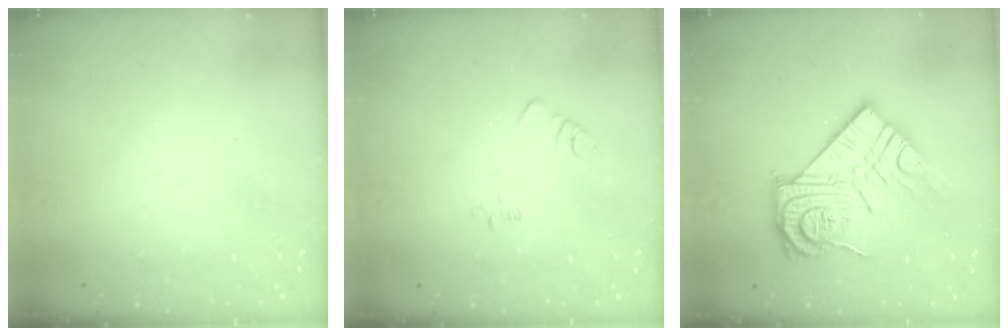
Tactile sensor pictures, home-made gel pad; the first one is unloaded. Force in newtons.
{"total": 2.1, "press": 2.1, "slide": 0.4}
{"total": 18.5, "press": 18.4, "slide": 1.5}